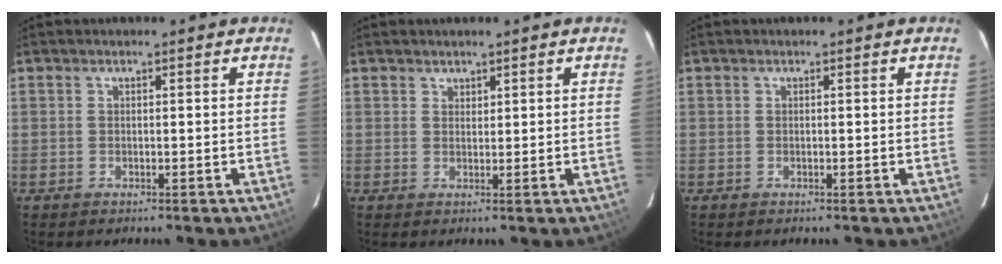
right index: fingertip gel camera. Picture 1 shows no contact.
{"total": 1.1, "force": [0.9, 0.6, 0.0], "torque": [0.001, 0.002, 0.018]}
{"total": 0.0}